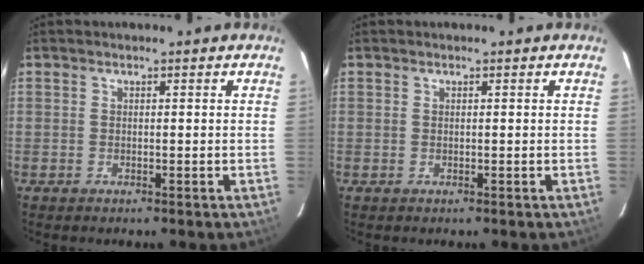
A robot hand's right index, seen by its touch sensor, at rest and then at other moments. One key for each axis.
{"total": 0.0}